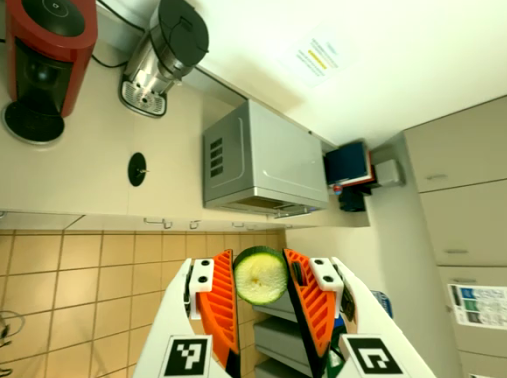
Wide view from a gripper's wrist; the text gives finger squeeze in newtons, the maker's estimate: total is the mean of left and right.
{"total": 8.7, "left": 8.6, "right": 8.8}